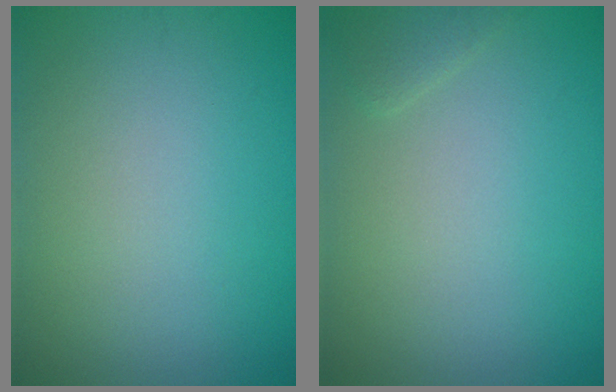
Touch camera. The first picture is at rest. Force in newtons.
{"total": 0.9, "press": 0.9, "slide": 0.1}